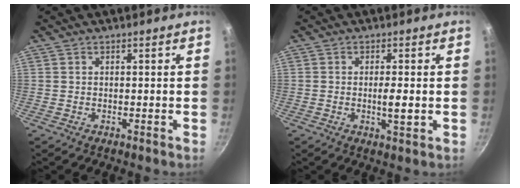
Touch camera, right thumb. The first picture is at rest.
{"total": 3.6, "force": [-0.4, 0.7, 3.5], "torque": [-0.067, -0.003, -0.009]}